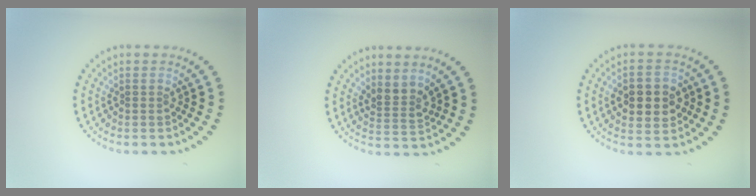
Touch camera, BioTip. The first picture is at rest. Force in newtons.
{"total": 2.3, "press": 1.7, "slide": 1.5}
{"total": 4.6, "press": 4.6, "slide": 0.3}